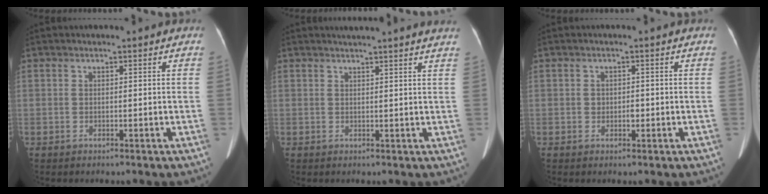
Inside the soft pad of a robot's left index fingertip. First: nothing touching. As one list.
[{"total": 7.8, "force": [7.1, -0.7, 3.1], "torque": [-0.039, 0.014, 0.069]}, {"total": 1.4, "force": [-0.3, 1.0, 0.9], "torque": [-0.014, 0.002, -0.002]}]